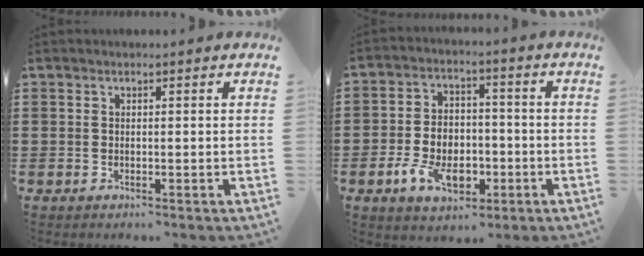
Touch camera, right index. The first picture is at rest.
{"total": 7.6, "force": [-2.9, 5.2, 4.8], "torque": [-0.109, 0.012, -0.055]}